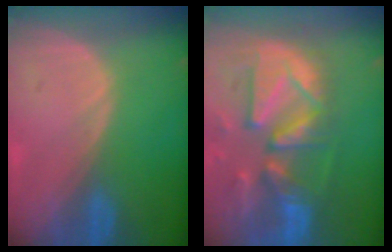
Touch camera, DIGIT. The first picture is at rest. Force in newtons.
{"total": 13.3, "press": 11.4, "slide": 6.9}